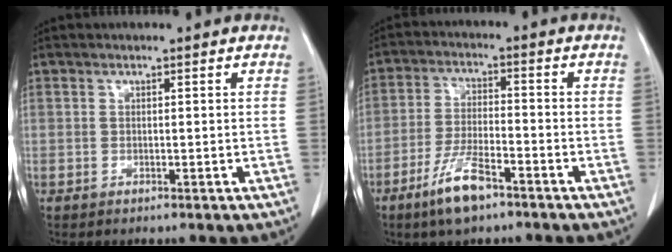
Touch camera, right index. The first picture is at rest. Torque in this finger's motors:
{"motor_torque": [0.81, -0.53, 0.27, 0.11]}